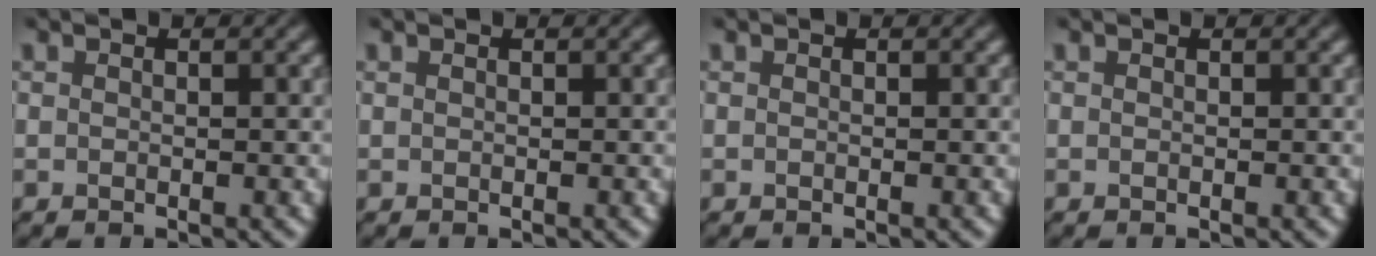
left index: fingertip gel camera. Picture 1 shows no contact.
{"total": 0.0}
{"total": 0.0}
{"total": 0.0}